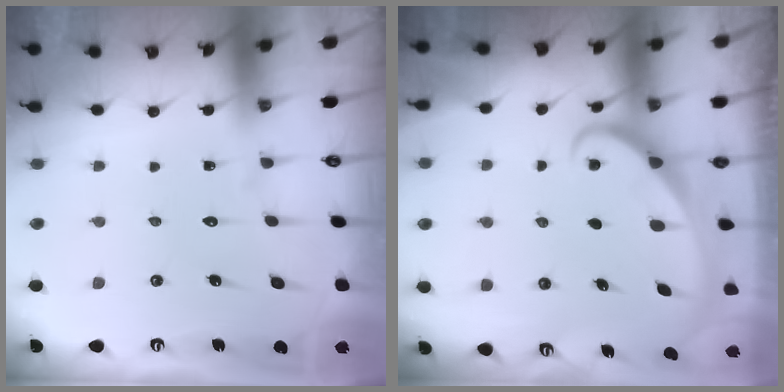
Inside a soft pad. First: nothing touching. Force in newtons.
{"total": 2.2, "press": 2.2, "slide": 0.1}